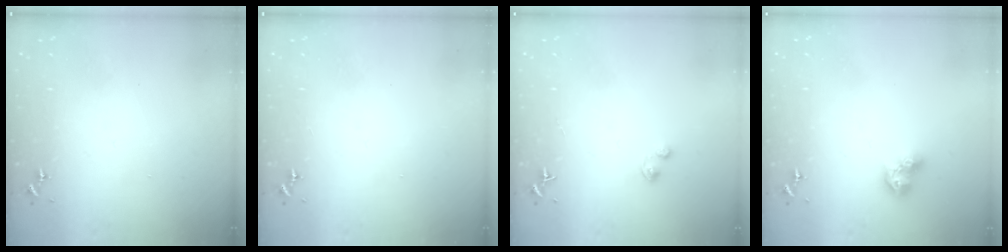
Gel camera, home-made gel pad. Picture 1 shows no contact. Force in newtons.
{"total": 0.0}
{"total": 1.6, "press": 1.5, "slide": 0.3}
{"total": 9.1, "press": 9.0, "slide": 0.8}